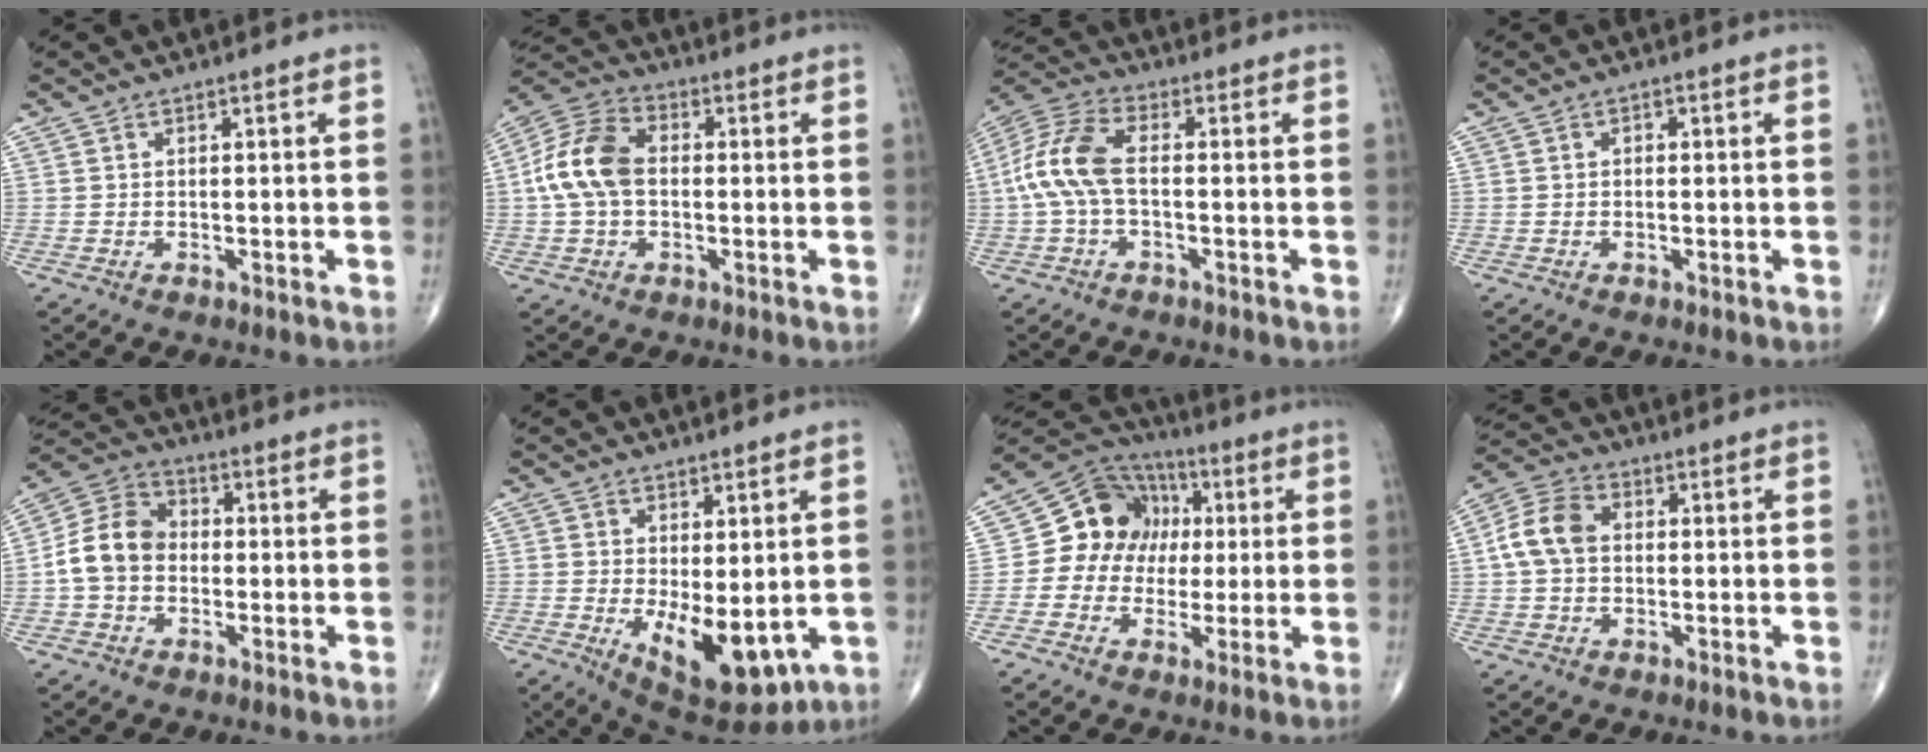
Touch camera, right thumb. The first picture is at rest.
{"total": 11.8, "force": [0.1, 7.8, 8.9], "torque": [-0.181, 0.031, -0.007]}
{"total": 10.5, "force": [-0.6, 5.1, 9.2], "torque": [-0.213, 0.030, -0.017]}
{"total": 0.8, "force": [-0.1, 0.6, 0.5], "torque": [-0.001, 0.003, -0.007]}
{"total": 9.9, "force": [-0.9, 7.7, 6.1], "torque": [-0.105, 0.034, -0.029]}
{"total": 11.5, "force": [-1.7, 5.5, 10.0], "torque": [-0.130, -0.023, -0.002]}
{"total": 12.7, "force": [0.6, 11.1, 6.0], "torque": [-0.062, 0.028, -0.002]}
{"total": 8.2, "force": [0.6, 5.9, 5.6], "torque": [-0.110, 0.024, 0.003]}